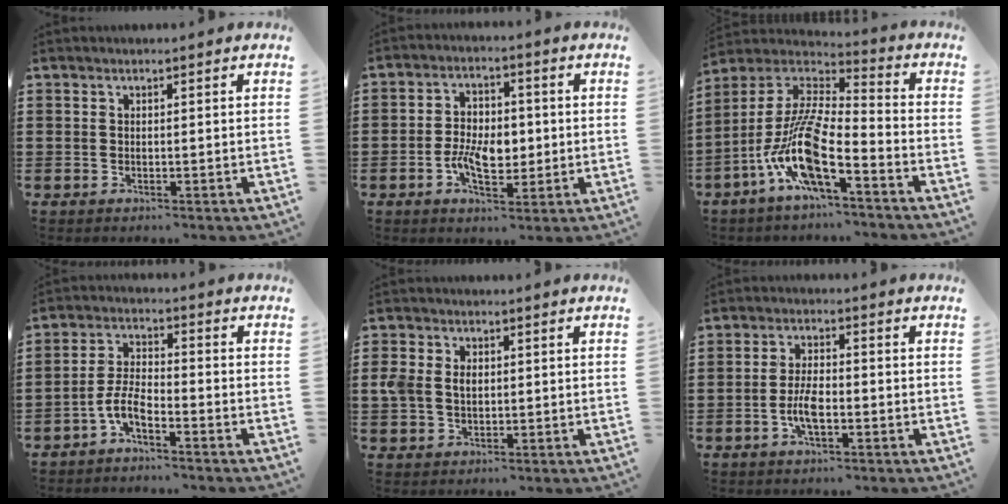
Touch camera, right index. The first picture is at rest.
{"total": 6.4, "force": [-1.2, 3.8, 5.1], "torque": [-0.096, 0.004, -0.025]}
{"total": 12.5, "force": [-6.9, 2.3, 10.1], "torque": [-0.233, -0.023, -0.146]}
{"total": 5.1, "force": [-3.3, 1.1, 3.8], "torque": [-0.095, -0.006, -0.069]}
{"total": 3.3, "force": [0.2, 2.6, 2.1], "torque": [-0.061, 0.005, -0.002]}
{"total": 4.9, "force": [-1.5, 1.8, 4.3], "torque": [-0.094, -0.002, -0.030]}